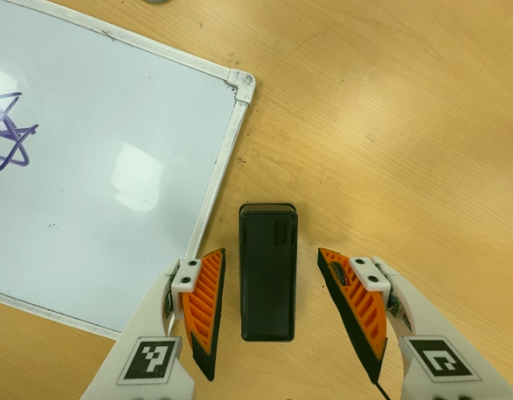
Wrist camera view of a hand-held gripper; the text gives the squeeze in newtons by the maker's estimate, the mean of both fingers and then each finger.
{"total": 0.0}